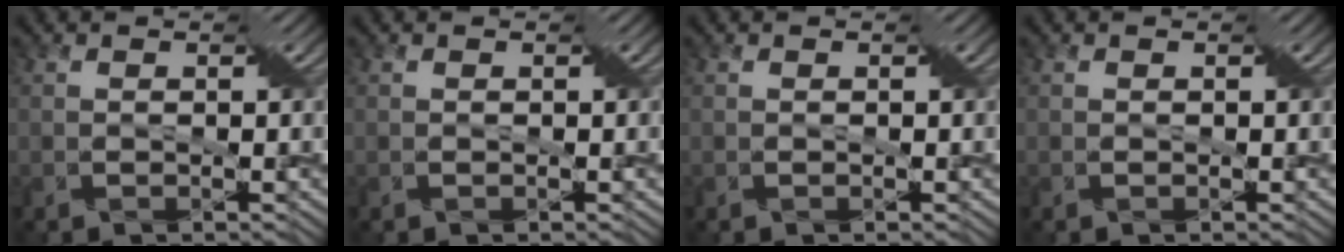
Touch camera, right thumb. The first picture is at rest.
{"total": 0.0}
{"total": 0.0}
{"total": 0.0}